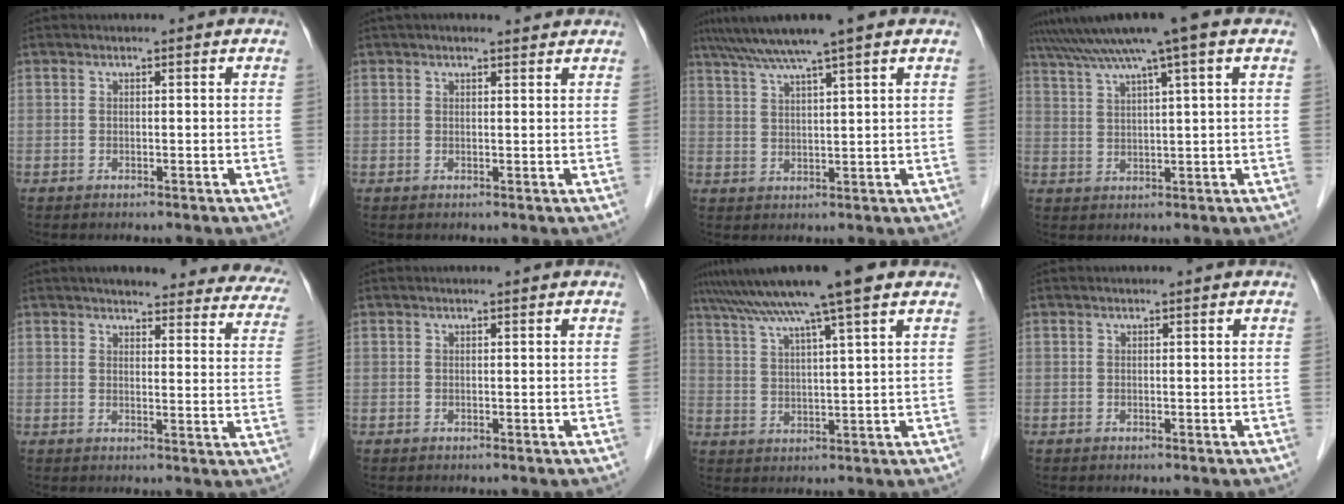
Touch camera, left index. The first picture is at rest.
{"total": 4.1, "force": [3.6, 0.9, 1.9], "torque": [-0.027, 0.026, 0.046]}
{"total": 8.5, "force": [6.5, -0.7, 5.5], "torque": [-0.095, 0.027, 0.105]}
{"total": 10.0, "force": [7.1, -1.2, 6.9], "torque": [-0.122, 0.029, 0.108]}
{"total": 22.8, "force": [20.5, 5.1, 8.4], "torque": [-0.085, -0.032, 0.219]}
{"total": 0.6, "force": [0.5, 0.0, 0.4], "torque": [-0.008, 0.005, 0.008]}
{"total": 12.6, "force": [9.6, -0.8, 8.2], "torque": [-0.142, 0.026, 0.144]}
{"total": 0.0}